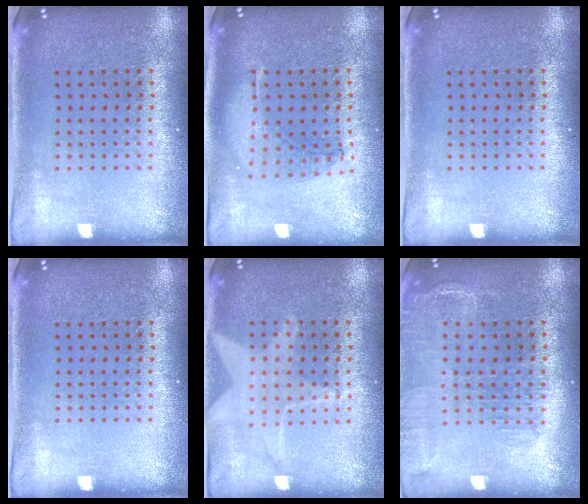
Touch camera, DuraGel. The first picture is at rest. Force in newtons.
{"total": 0.9, "press": 0.9, "slide": 0.2}
{"total": 0.0}
{"total": 0.0}
{"total": 1.5, "press": 1.4, "slide": 0.5}
{"total": 1.6, "press": 1.5, "slide": 0.5}